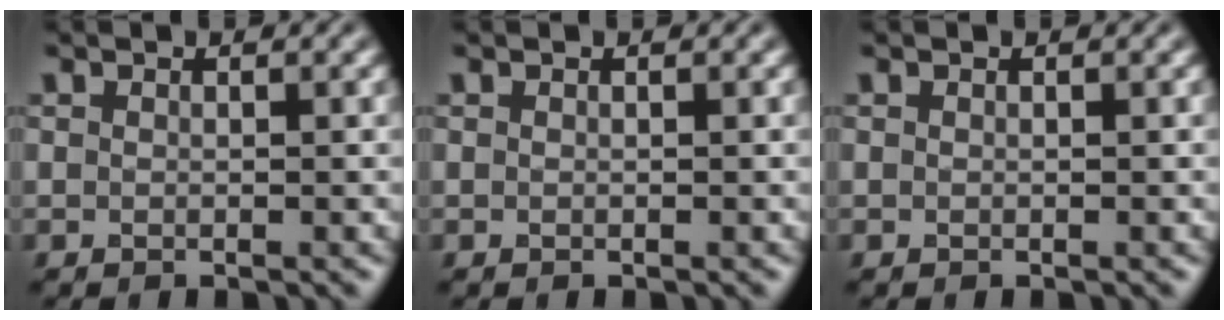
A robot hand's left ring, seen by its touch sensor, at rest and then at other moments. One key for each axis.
{"total": 0.0}
{"total": 0.0}